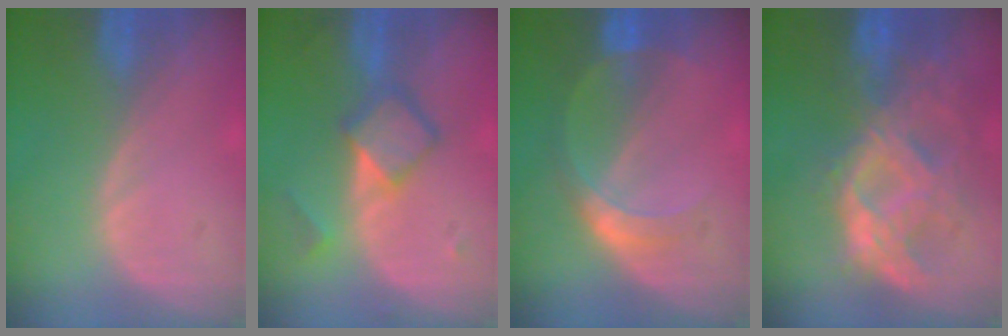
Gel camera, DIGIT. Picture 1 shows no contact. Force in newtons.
{"total": 5.1, "press": 5.1, "slide": 0.0}
{"total": 4.9, "press": 4.9, "slide": 0.6}
{"total": 10.9, "press": 9.3, "slide": 5.7}